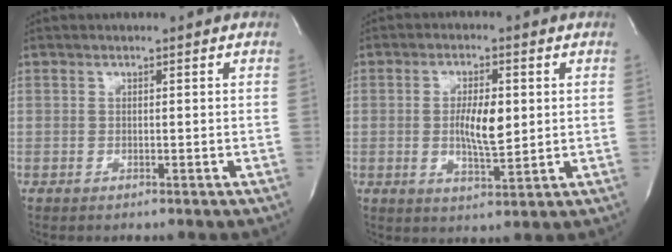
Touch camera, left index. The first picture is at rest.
{"total": 6.1, "force": [0.1, 1.8, 5.8], "torque": [-0.104, -0.006, 0.003]}